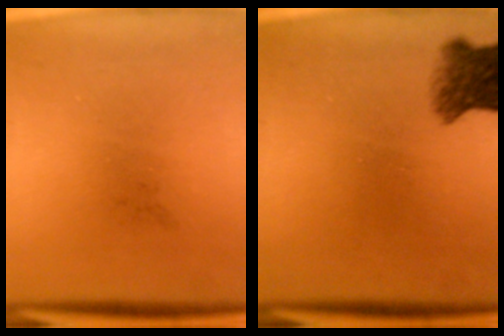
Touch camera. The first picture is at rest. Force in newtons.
{"total": 5.0}